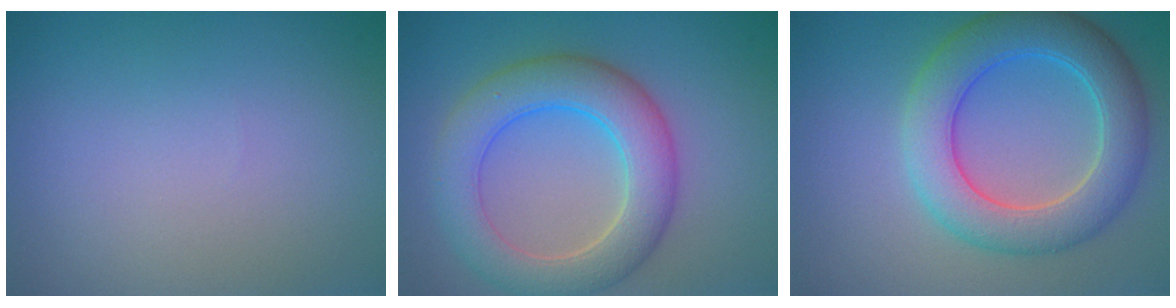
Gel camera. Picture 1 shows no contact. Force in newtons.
{"total": 6.6, "press": 6.6, "slide": 0.2}
{"total": 6.9, "press": 6.9, "slide": 0.5}